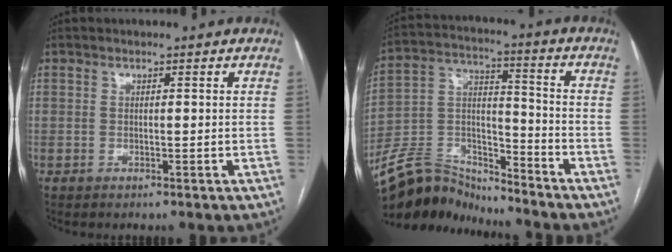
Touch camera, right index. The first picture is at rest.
{"total": 12.4, "force": [-12.1, 2.5, 1.0], "torque": [-0.022, 0.050, -0.228]}